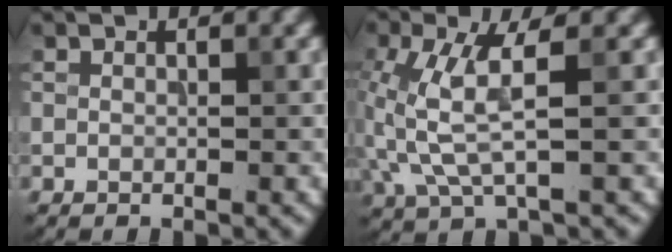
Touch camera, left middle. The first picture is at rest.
{"total": 4.8, "force": [0.6, 1.2, 4.6], "torque": [-0.128, 0.000, 0.014]}